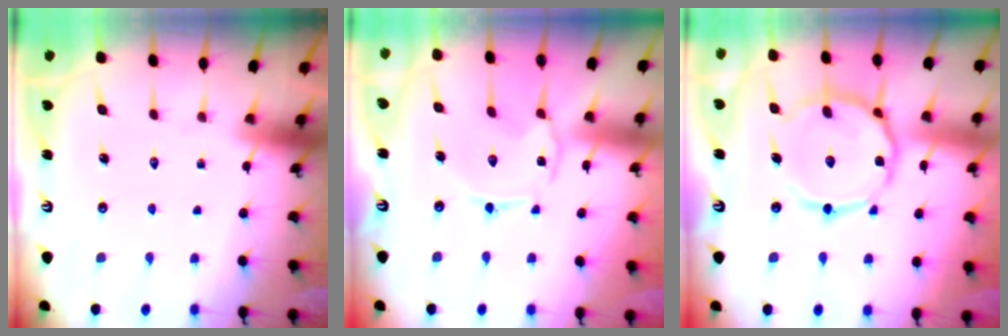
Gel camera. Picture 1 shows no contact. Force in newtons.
{"total": 1.5, "press": 1.5, "slide": 0.4}
{"total": 13.5, "press": 13.5, "slide": 0.9}